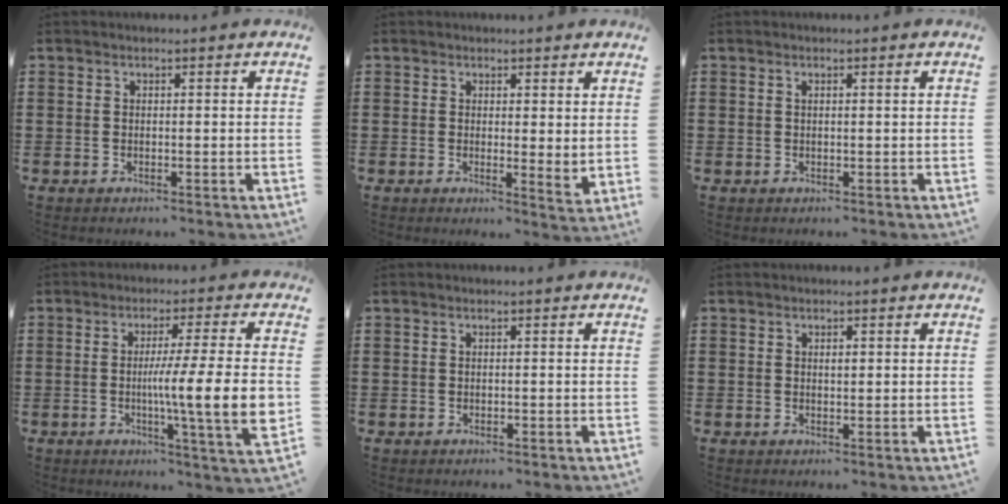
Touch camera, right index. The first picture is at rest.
{"total": 1.9, "force": [1.5, 0.5, 1.0], "torque": [-0.024, 0.004, 0.029]}
{"total": 0.7, "force": [0.3, 0.0, 0.6], "torque": [-0.014, 0.000, 0.006]}
{"total": 11.8, "force": [-0.9, 0.2, 11.8], "torque": [-0.201, -0.024, -0.024]}
{"total": 0.0}
{"total": 0.9, "force": [0.2, 0.4, 0.8], "torque": [-0.015, 0.002, 0.003]}